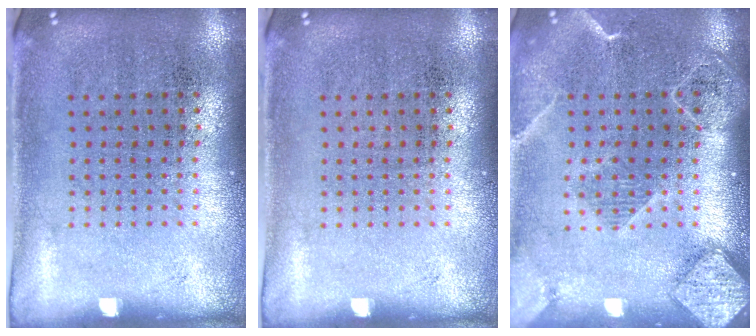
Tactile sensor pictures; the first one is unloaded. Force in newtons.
{"total": 0.0}
{"total": 2.1, "press": 1.9, "slide": 0.9}